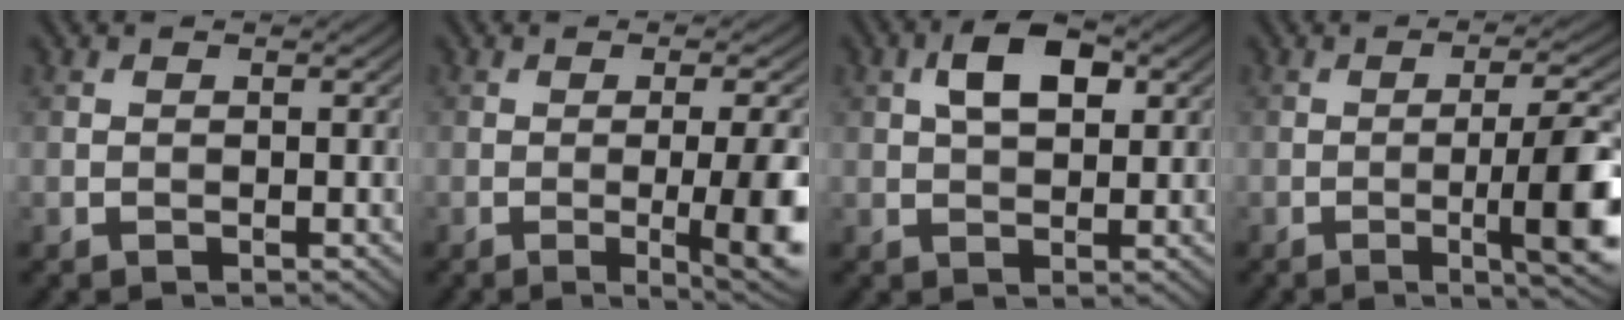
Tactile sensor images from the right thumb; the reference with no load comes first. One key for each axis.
{"total": 8.7, "fx": -1.7, "fy": 1.8, "fz": 8.3, "tx": -0.118, "ty": -0.003, "tz": -0.022}
{"total": 5.6, "fx": 1.7, "fy": 2.8, "fz": 4.5, "tx": -0.082, "ty": 0.007, "tz": 0.025}
{"total": 9.6, "fx": -2.0, "fy": 1.6, "fz": 9.3, "tx": -0.139, "ty": 0.005, "tz": -0.029}